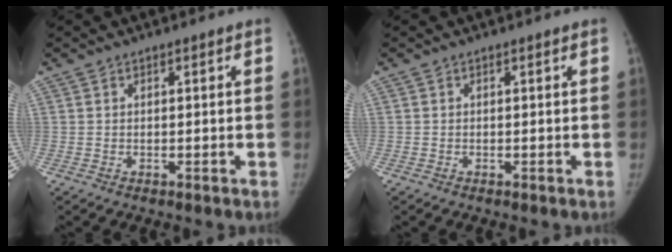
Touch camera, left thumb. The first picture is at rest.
{"total": 0.0}